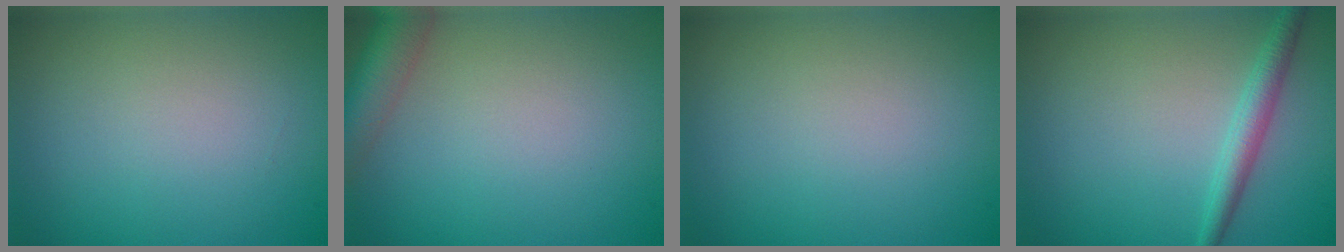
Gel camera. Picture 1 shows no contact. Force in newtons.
{"total": 4.3, "press": 4.3, "slide": 0.3}
{"total": 0.0}
{"total": 2.4, "press": 2.4, "slide": 0.1}